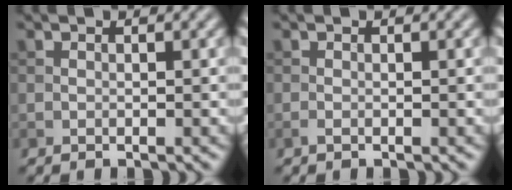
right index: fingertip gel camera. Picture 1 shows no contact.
{"total": 0.5, "force": [-0.2, 0.1, 0.5], "torque": [-0.012, -0.002, -0.005]}